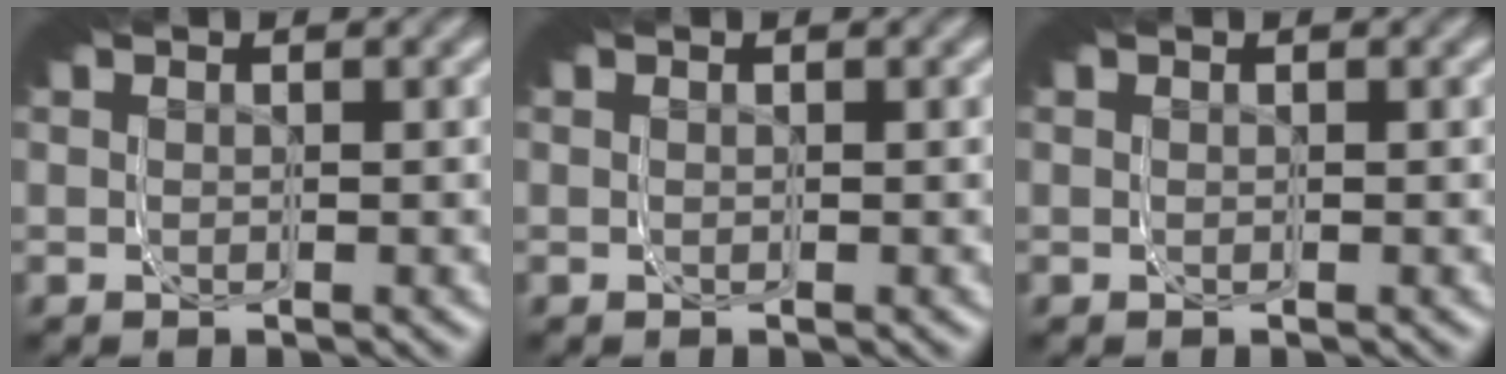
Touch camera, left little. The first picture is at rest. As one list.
[{"total": 0.0}, {"total": 0.0}]